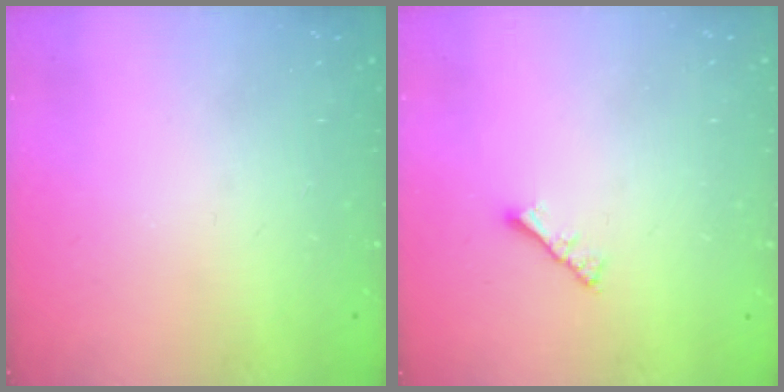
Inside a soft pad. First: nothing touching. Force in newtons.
{"total": 2.5, "press": 2.4, "slide": 0.5}